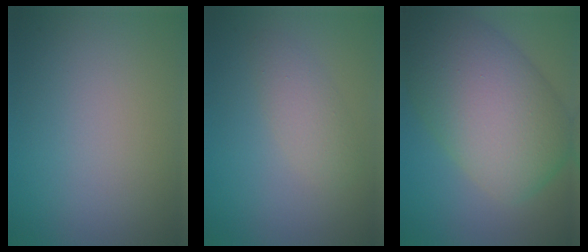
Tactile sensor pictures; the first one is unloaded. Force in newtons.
{"total": 2.3, "press": 2.3, "slide": 0.1}
{"total": 12.3, "press": 12.3, "slide": 0.3}